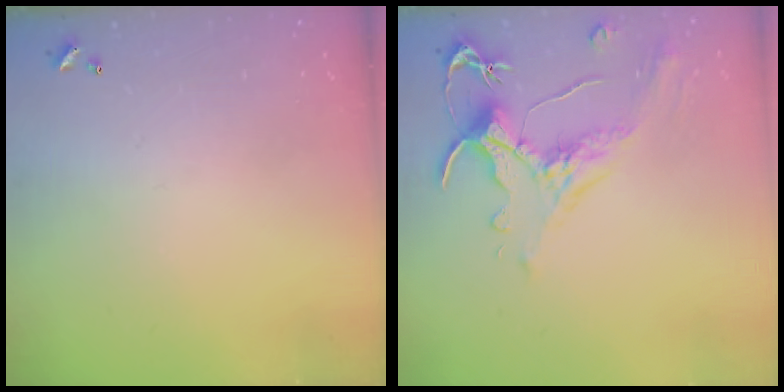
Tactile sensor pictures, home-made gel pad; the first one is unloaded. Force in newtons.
{"total": 1.6, "press": 1.1, "slide": 1.2}